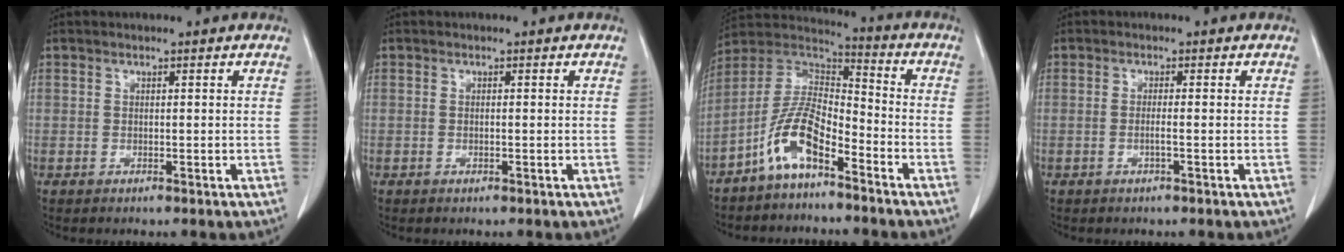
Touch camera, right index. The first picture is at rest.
{"total": 0.0}
{"total": 10.0, "force": [-6.0, 3.1, 7.3], "torque": [-0.162, 0.019, -0.120]}
{"total": 1.1, "force": [-0.4, -0.2, 1.0], "torque": [-0.022, -0.001, -0.009]}